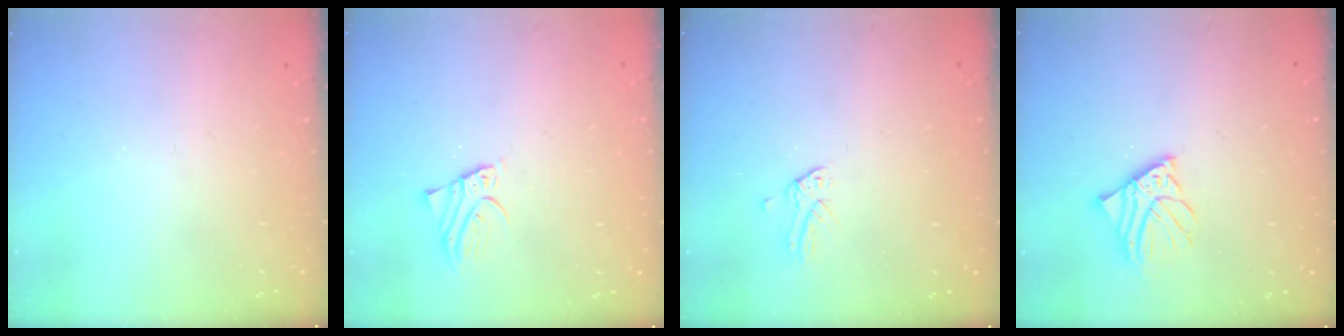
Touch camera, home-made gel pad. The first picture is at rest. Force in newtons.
{"total": 2.4, "press": 2.4, "slide": 0.1}
{"total": 0.0}
{"total": 6.3, "press": 6.2, "slide": 0.5}